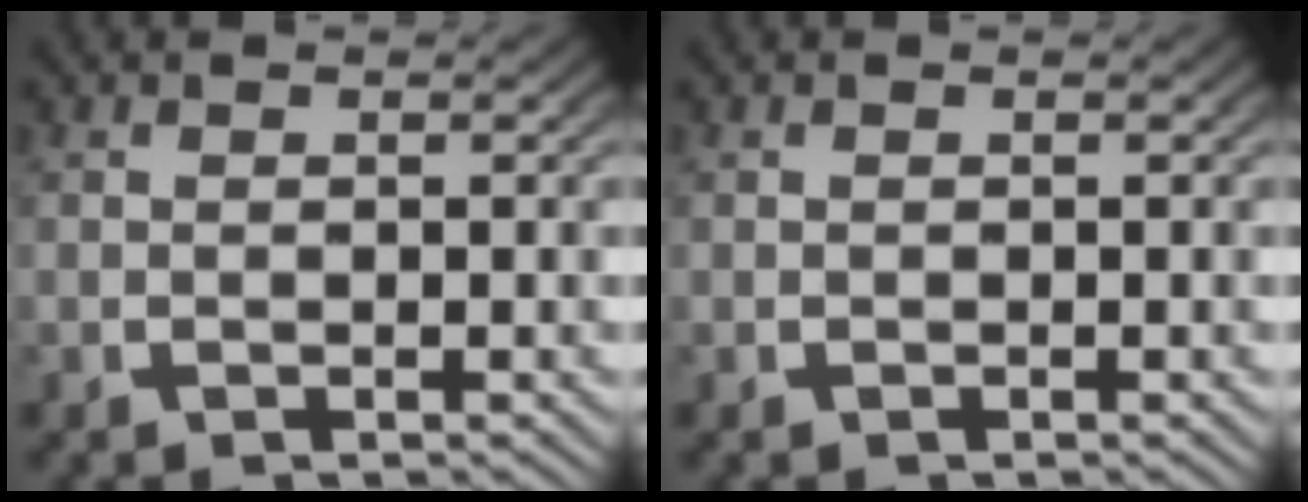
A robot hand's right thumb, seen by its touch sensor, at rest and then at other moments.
{"total": 0.0}